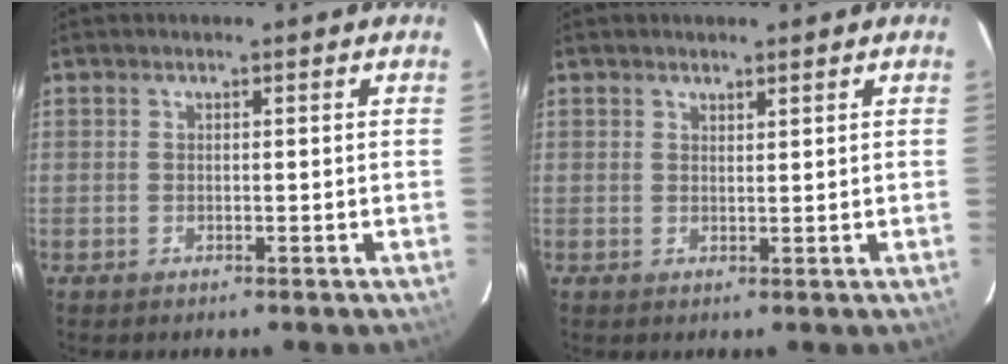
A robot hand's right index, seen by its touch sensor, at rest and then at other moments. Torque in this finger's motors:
{"motor_torque": [-0.17, -0.07, -0.03, 0.00]}